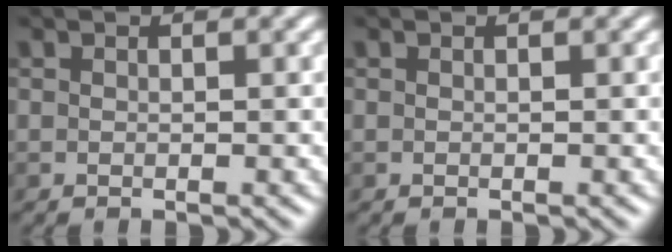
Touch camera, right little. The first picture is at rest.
{"total": 0.0}